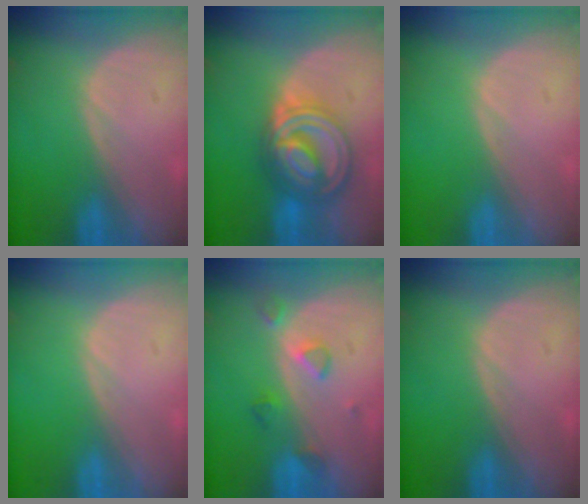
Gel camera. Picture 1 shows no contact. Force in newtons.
{"total": 9.0, "press": 8.9, "slide": 0.6}
{"total": 0.0}
{"total": 0.0}
{"total": 3.8, "press": 3.7, "slide": 0.8}
{"total": 0.0}